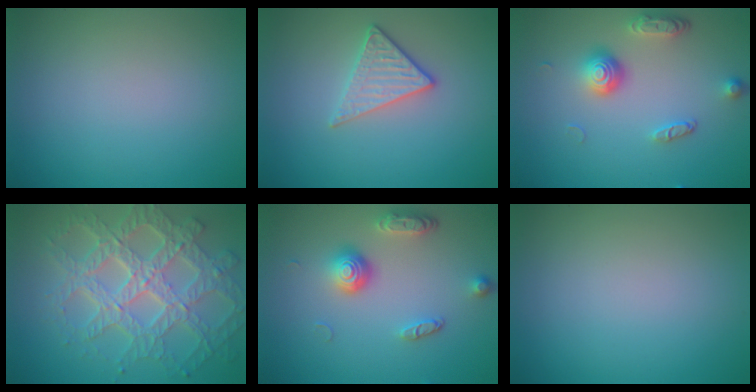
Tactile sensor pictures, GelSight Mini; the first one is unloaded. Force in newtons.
{"total": 2.9, "press": 2.6, "slide": 1.3}
{"total": 3.8, "press": 2.8, "slide": 2.5}
{"total": 7.7, "press": 5.8, "slide": 5.1}
{"total": 3.7, "press": 2.8, "slide": 2.4}
{"total": 0.0}